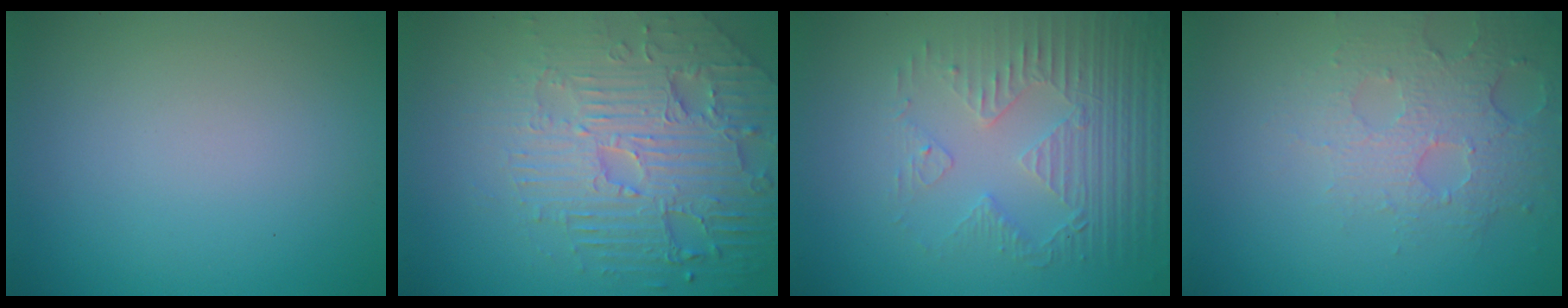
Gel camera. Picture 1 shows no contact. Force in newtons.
{"total": 7.1, "press": 5.4, "slide": 4.6}
{"total": 5.1, "press": 3.5, "slide": 3.8}
{"total": 3.7, "press": 3.4, "slide": 1.5}